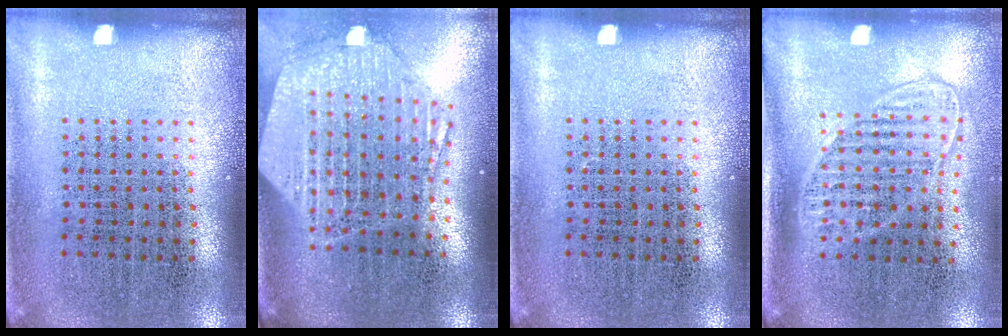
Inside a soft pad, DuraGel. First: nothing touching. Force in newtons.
{"total": 2.7, "press": 2.2, "slide": 1.6}
{"total": 0.0}
{"total": 1.4, "press": 1.1, "slide": 0.7}